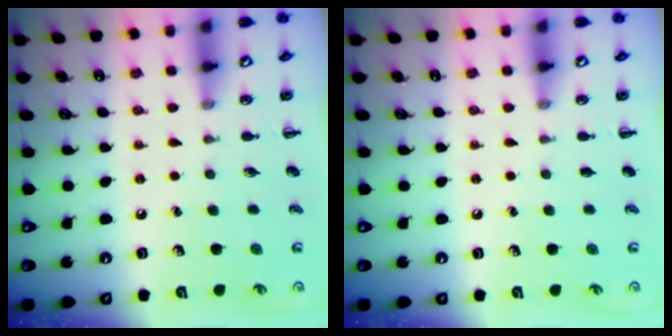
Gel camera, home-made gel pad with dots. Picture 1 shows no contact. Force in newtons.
{"total": 0.0}